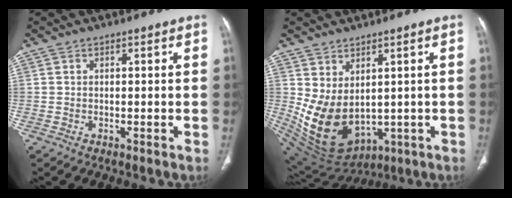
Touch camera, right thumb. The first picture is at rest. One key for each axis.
{"total": 12.4, "fx": 0.8, "fy": 8.1, "fz": 9.3, "tx": -0.151, "ty": -0.021, "tz": 0.056}